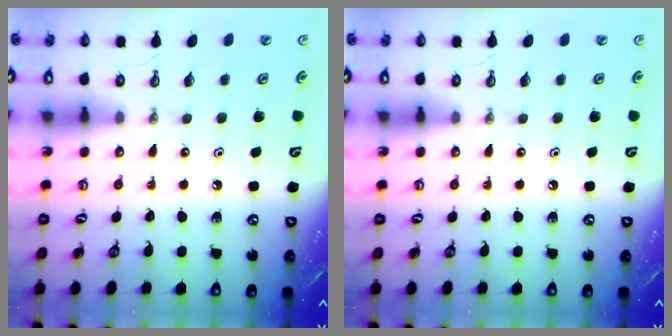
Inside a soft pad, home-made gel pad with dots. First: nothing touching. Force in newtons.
{"total": 0.0}